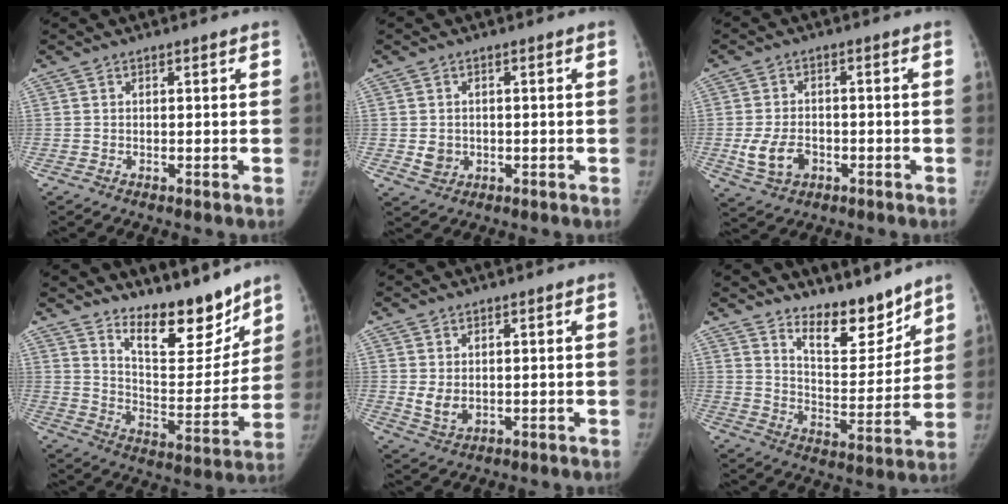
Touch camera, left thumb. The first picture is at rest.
{"total": 3.2, "force": [-0.4, 2.8, 1.5], "torque": [-0.014, 0.000, 0.002]}
{"total": 7.2, "force": [-2.1, 5.1, 4.6], "torque": [-0.080, 0.009, -0.031]}
{"total": 14.8, "force": [11.9, 5.2, 7.1], "torque": [-0.060, -0.101, 0.197]}
{"total": 3.7, "force": [0.3, 2.7, 2.5], "torque": [-0.037, -0.011, 0.017]}
{"total": 11.3, "force": [9.4, 4.0, 4.8], "torque": [-0.039, -0.085, 0.161]}